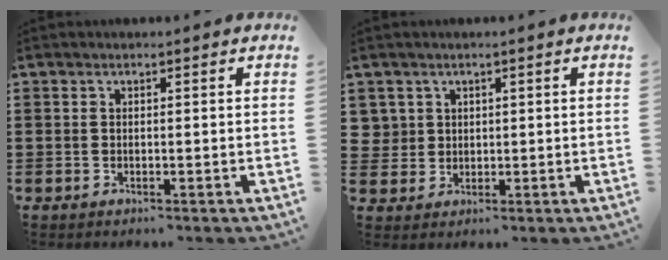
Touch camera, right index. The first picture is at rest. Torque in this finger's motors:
{"motor_torque": [-0.28, 0.23, 0.04, 0.02]}